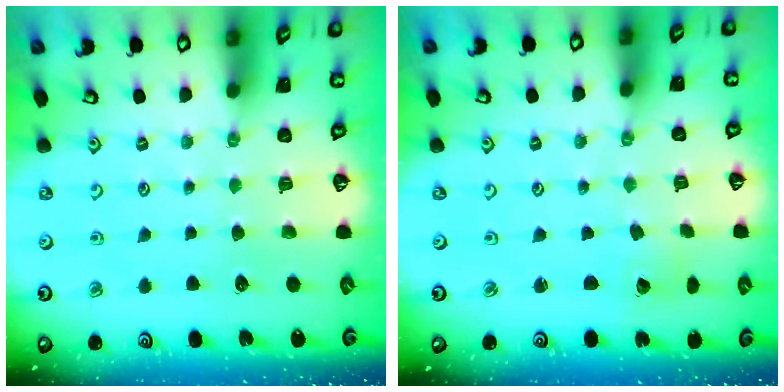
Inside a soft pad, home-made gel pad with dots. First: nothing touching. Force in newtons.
{"total": 1.4, "press": 1.4, "slide": 0.1}